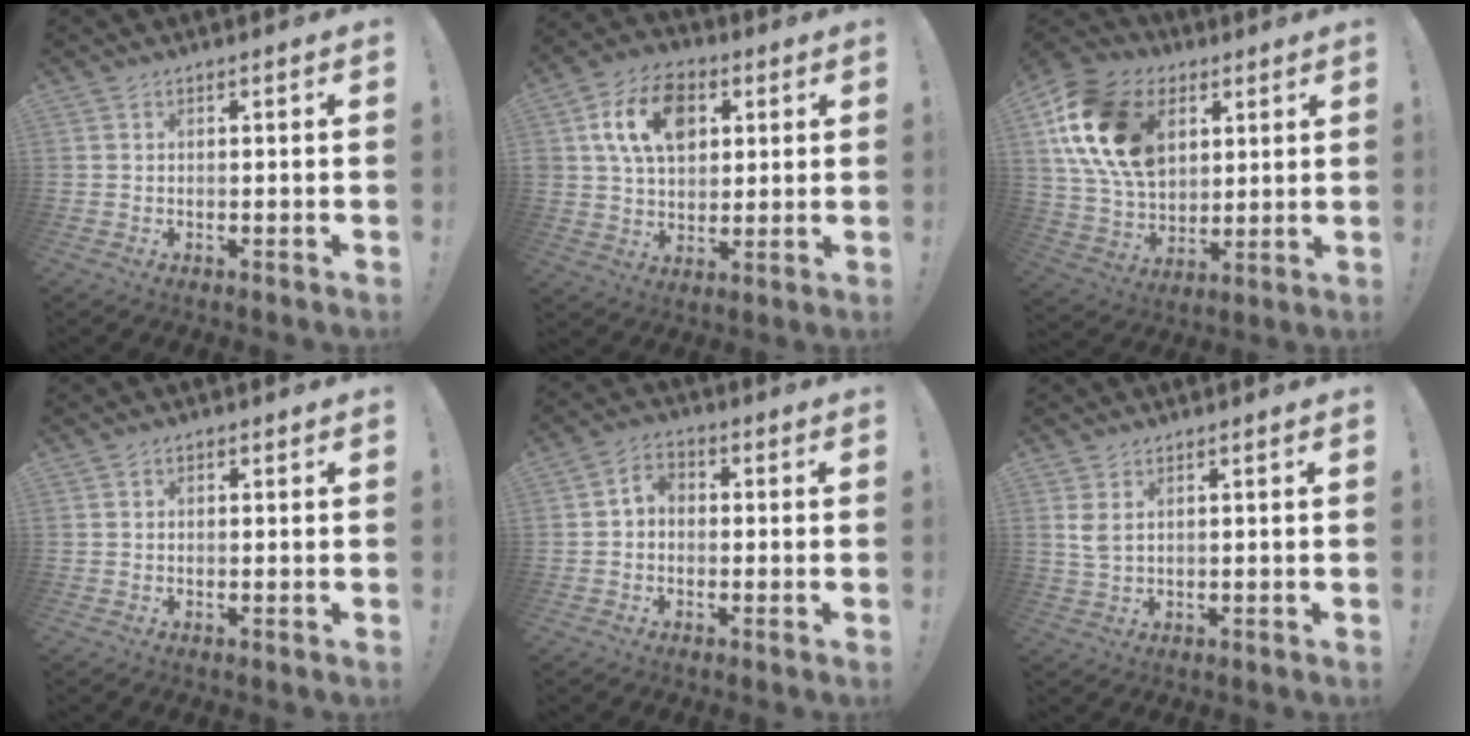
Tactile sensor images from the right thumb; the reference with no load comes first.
{"total": 15.5, "force": [5.6, 11.0, 9.3], "torque": [-0.149, -0.003, 0.109]}
{"total": 20.7, "force": [7.3, 14.6, 12.7], "torque": [-0.233, -0.022, 0.141]}
{"total": 0.8, "force": [0.3, 0.6, 0.4], "torque": [-0.003, 0.001, 0.003]}
{"total": 4.6, "force": [-0.7, 3.6, 2.7], "torque": [-0.050, 0.017, -0.010]}
{"total": 3.8, "force": [1.4, 1.9, 3.0], "torque": [-0.063, -0.002, 0.025]}